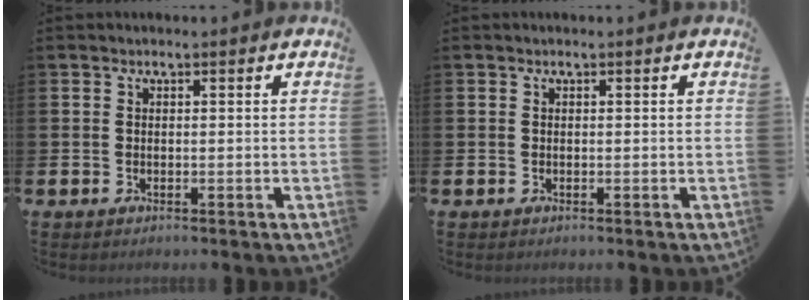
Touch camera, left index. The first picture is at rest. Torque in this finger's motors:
{"motor_torque": [0.00, 0.00, 0.01, 0.00]}